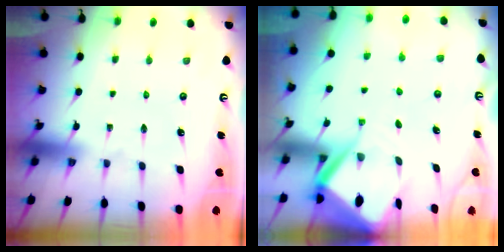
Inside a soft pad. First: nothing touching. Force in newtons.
{"total": 7.4, "press": 7.4, "slide": 0.7}